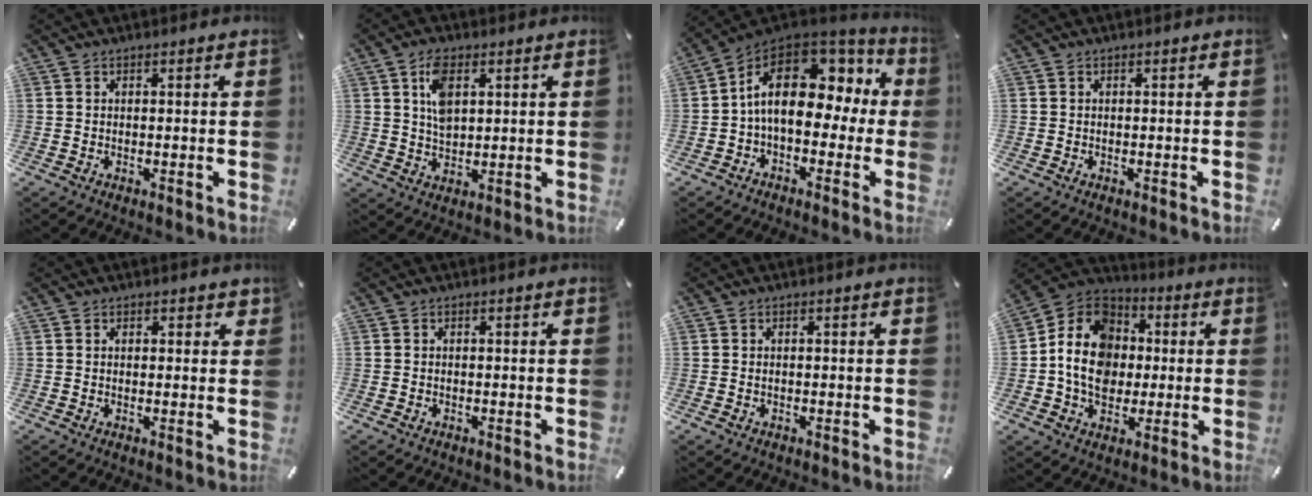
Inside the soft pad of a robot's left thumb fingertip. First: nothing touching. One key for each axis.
{"total": 6.6, "fx": 2.5, "fy": 3.7, "fz": 4.8, "tx": -0.097, "ty": -0.002, "tz": 0.040}
{"total": 17.3, "fx": 3.4, "fy": 10.6, "fz": 13.2, "tx": -0.229, "ty": -0.012, "tz": 0.060}
{"total": 0.0}
{"total": 1.2, "fx": 0.4, "fy": 0.9, "fz": 0.7, "tx": -0.007, "ty": 0.002, "tz": 0.003}
{"total": 0.6, "fx": -0.3, "fy": 0.4, "fz": 0.2, "tx": -0.002, "ty": 0.003, "tz": -0.008}
{"total": 0.8, "fx": -0.2, "fy": 0.6, "fz": 0.5, "tx": -0.011, "ty": 0.002, "tz": -0.006}
{"total": 13.8, "fx": -1.3, "fy": 11.9, "fz": 6.9, "tx": -0.154, "ty": 0.025, "tz": -0.022}